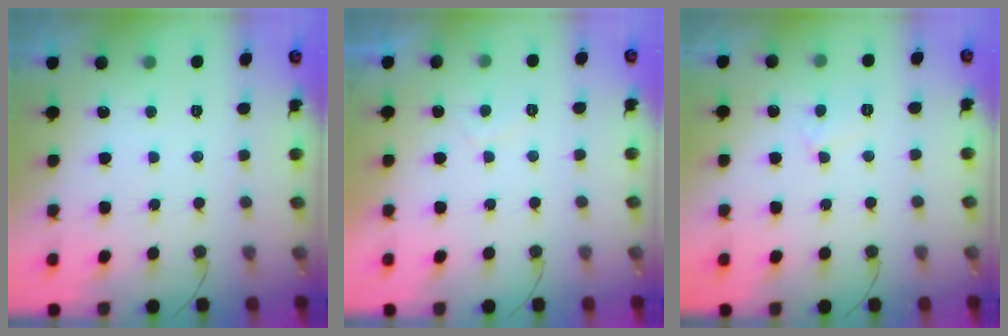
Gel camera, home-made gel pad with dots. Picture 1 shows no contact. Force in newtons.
{"total": 0.9, "press": 0.7, "slide": 0.6}
{"total": 3.4, "press": 3.4, "slide": 0.3}